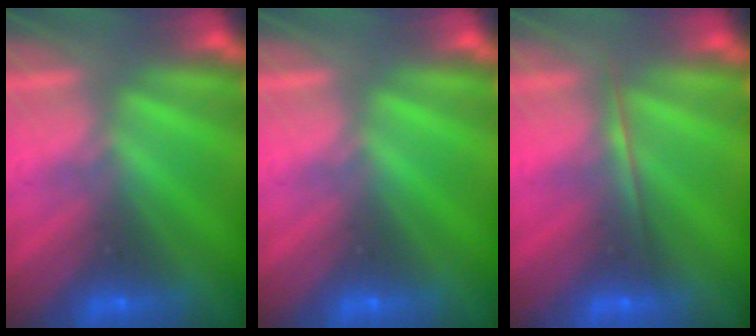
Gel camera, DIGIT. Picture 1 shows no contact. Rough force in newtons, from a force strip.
{"total": 0.0}
{"total": 1.7}